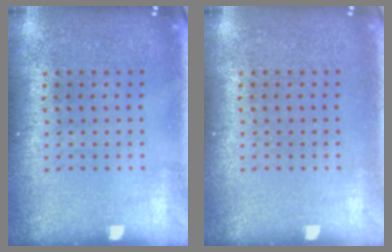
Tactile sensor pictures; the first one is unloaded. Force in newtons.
{"total": 0.0}